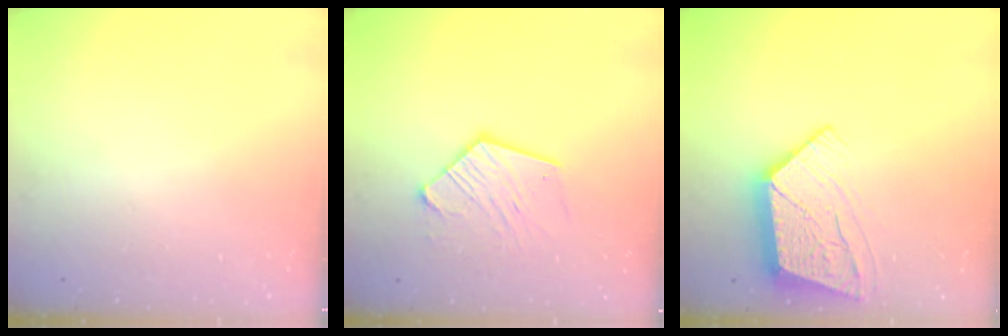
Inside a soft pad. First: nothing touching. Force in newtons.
{"total": 11.0, "press": 10.9, "slide": 1.1}
{"total": 14.4, "press": 14.3, "slide": 1.3}